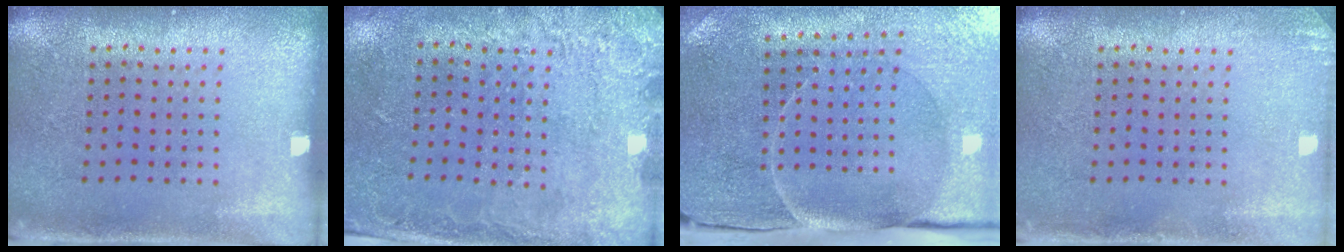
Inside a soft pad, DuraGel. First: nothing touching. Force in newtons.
{"total": 2.6, "press": 2.0, "slide": 1.7}
{"total": 3.8, "press": 3.6, "slide": 1.3}
{"total": 1.1, "press": 1.1, "slide": 0.1}